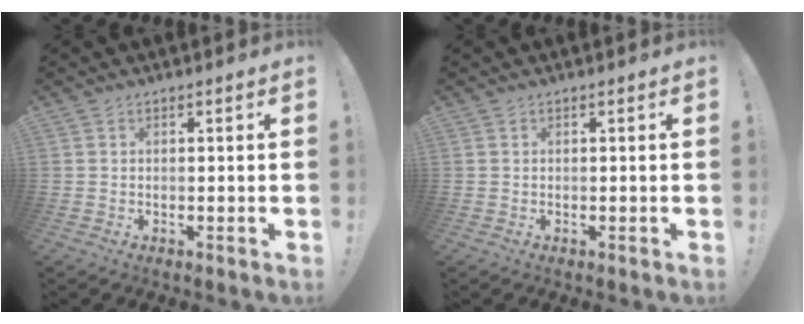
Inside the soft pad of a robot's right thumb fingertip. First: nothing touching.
{"total": 0.0}